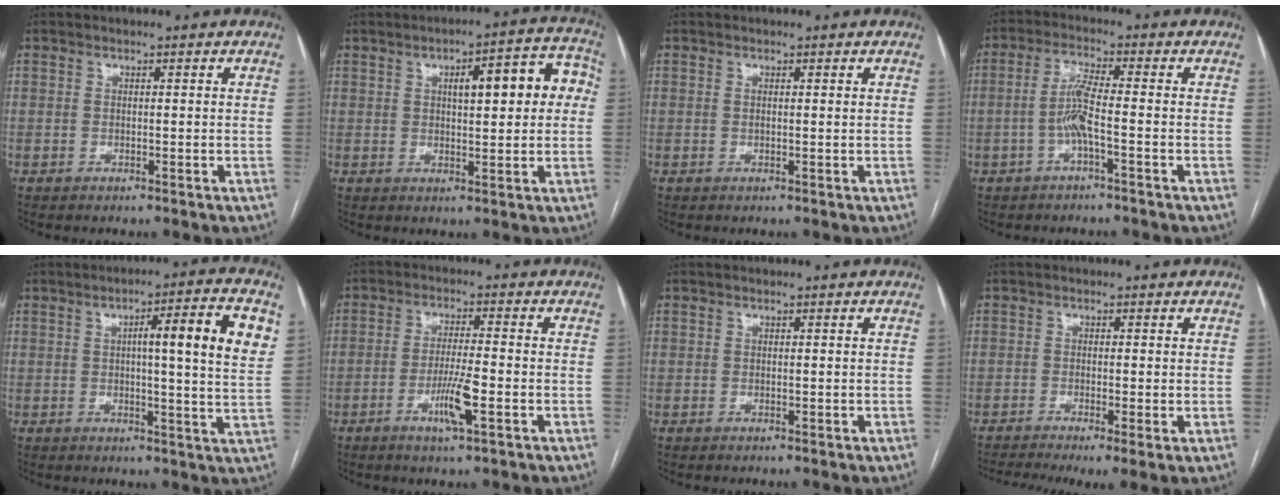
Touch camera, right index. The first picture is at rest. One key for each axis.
{"total": 9.8, "fx": 1.8, "fy": 2.8, "fz": 9.2, "tx": -0.116, "ty": 0.034, "tz": 0.021}
{"total": 0.6, "fx": 0.1, "fy": 0.1, "fz": 0.5, "tx": -0.016, "ty": -0.002, "tz": 0.003}
{"total": 5.0, "fx": -1.5, "fy": 0.0, "fz": 4.7, "tx": -0.100, "ty": 0.009, "tz": -0.031}
{"total": 11.7, "fx": 3.2, "fy": 0.2, "fz": 11.2, "tx": -0.155, "ty": 0.012, "tz": 0.038}
{"total": 6.1, "fx": -2.4, "fy": 0.3, "fz": 5.6, "tx": -0.107, "ty": -0.008, "tz": -0.044}
{"total": 0.0}
{"total": 8.1, "fx": -5.0, "fy": 1.6, "fz": 6.2, "tx": -0.107, "ty": -0.010, "tz": -0.083}